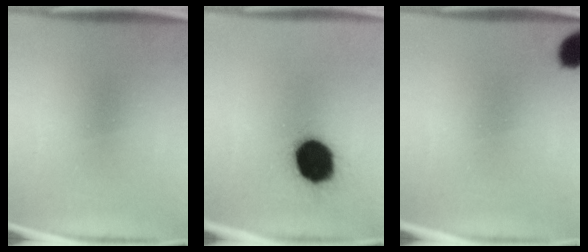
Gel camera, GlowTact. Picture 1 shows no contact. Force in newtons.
{"total": 18.0}
{"total": 7.0}